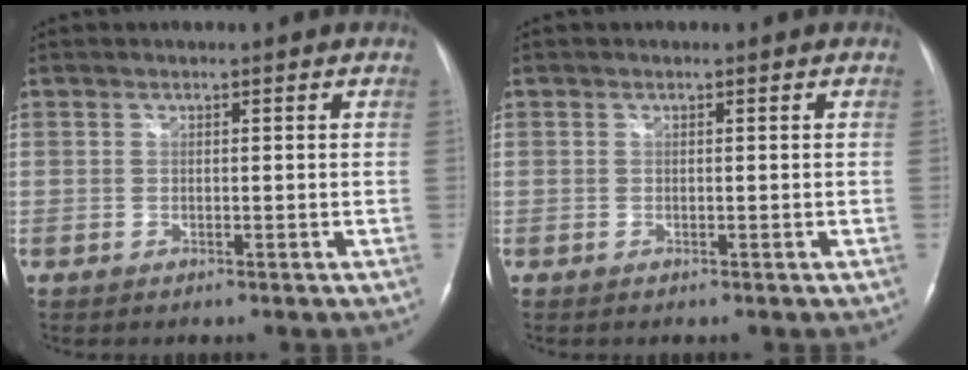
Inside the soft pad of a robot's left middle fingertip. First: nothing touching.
{"total": 0.0}